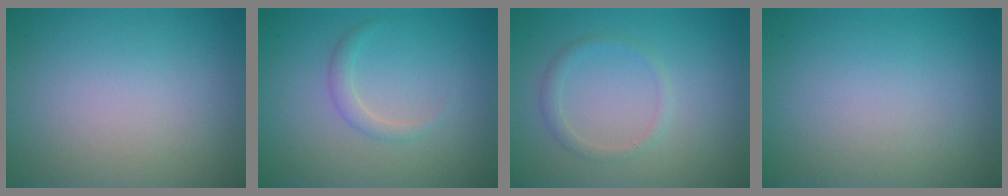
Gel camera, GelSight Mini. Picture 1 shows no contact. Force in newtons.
{"total": 1.3, "press": 1.2, "slide": 0.1}
{"total": 1.3, "press": 1.3, "slide": 0.0}
{"total": 0.0}